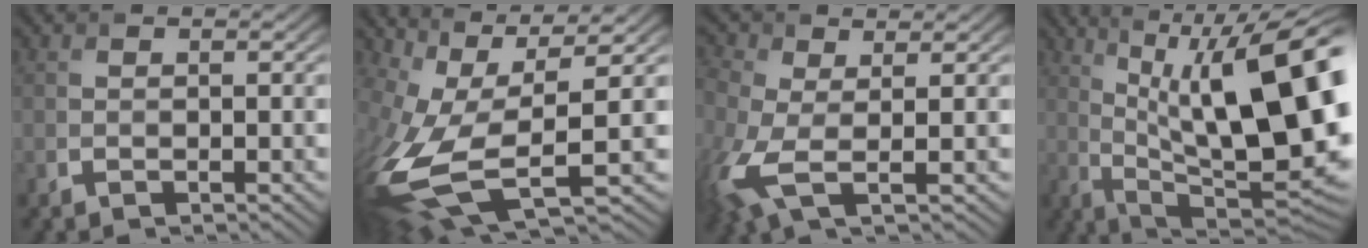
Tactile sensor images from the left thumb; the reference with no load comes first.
{"total": 14.9, "force": [-2.1, 6.0, 13.5], "torque": [-0.306, -0.032, -0.022]}
{"total": 8.4, "force": [-0.5, 4.6, 7.0], "torque": [-0.221, -0.003, -0.020]}
{"total": 18.0, "force": [3.5, 6.4, 16.4], "torque": [-0.244, 0.023, 0.065]}